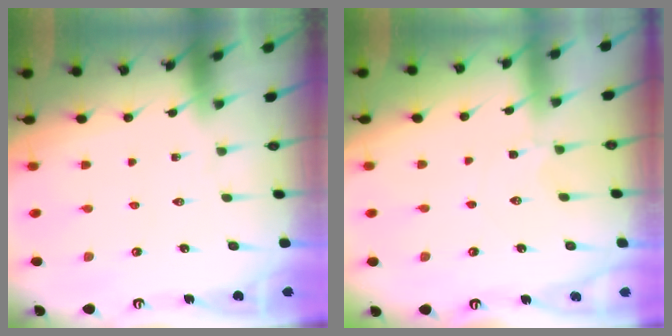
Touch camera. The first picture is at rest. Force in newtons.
{"total": 2.6, "press": 2.5, "slide": 0.4}